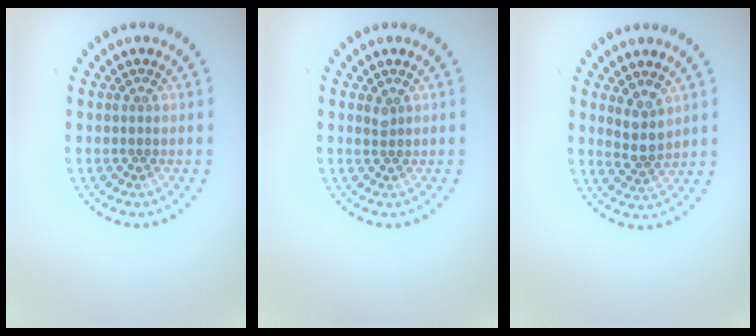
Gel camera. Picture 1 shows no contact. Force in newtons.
{"total": 0.7, "press": 0.6, "slide": 0.5}
{"total": 2.4, "press": 2.1, "slide": 1.2}